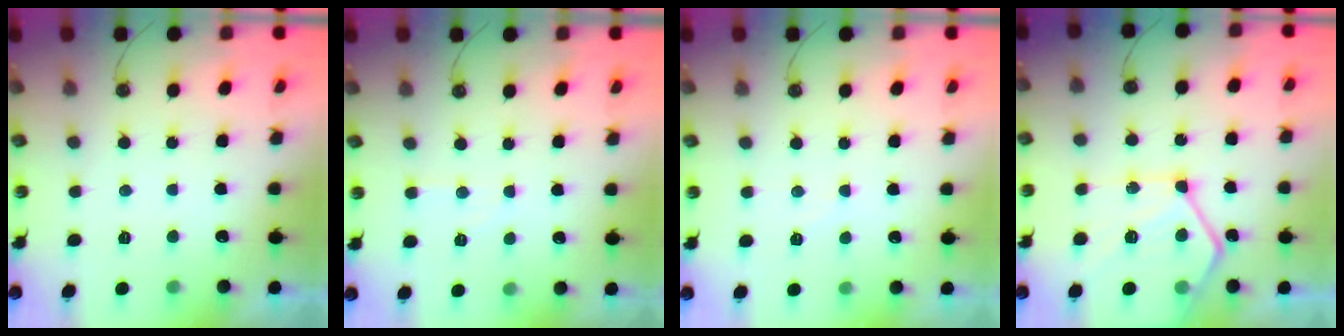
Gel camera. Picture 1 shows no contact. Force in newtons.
{"total": 4.7, "press": 4.6, "slide": 0.6}
{"total": 6.2, "press": 6.2, "slide": 0.8}
{"total": 17.8, "press": 17.6, "slide": 2.2}